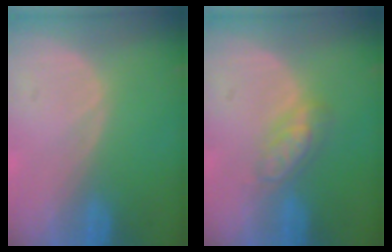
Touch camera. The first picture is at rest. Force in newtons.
{"total": 4.6, "press": 4.2, "slide": 2.0}